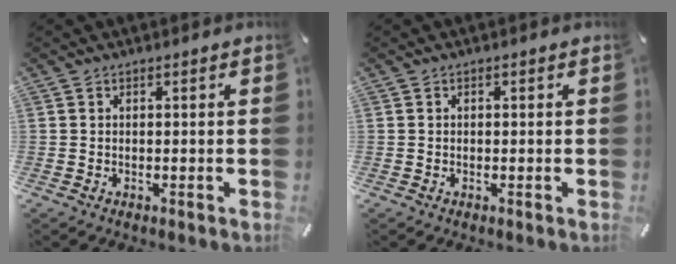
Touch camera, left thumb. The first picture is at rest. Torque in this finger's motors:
{"motor_torque": [0.07, 0.04, 0.00, -0.11, 0.02]}